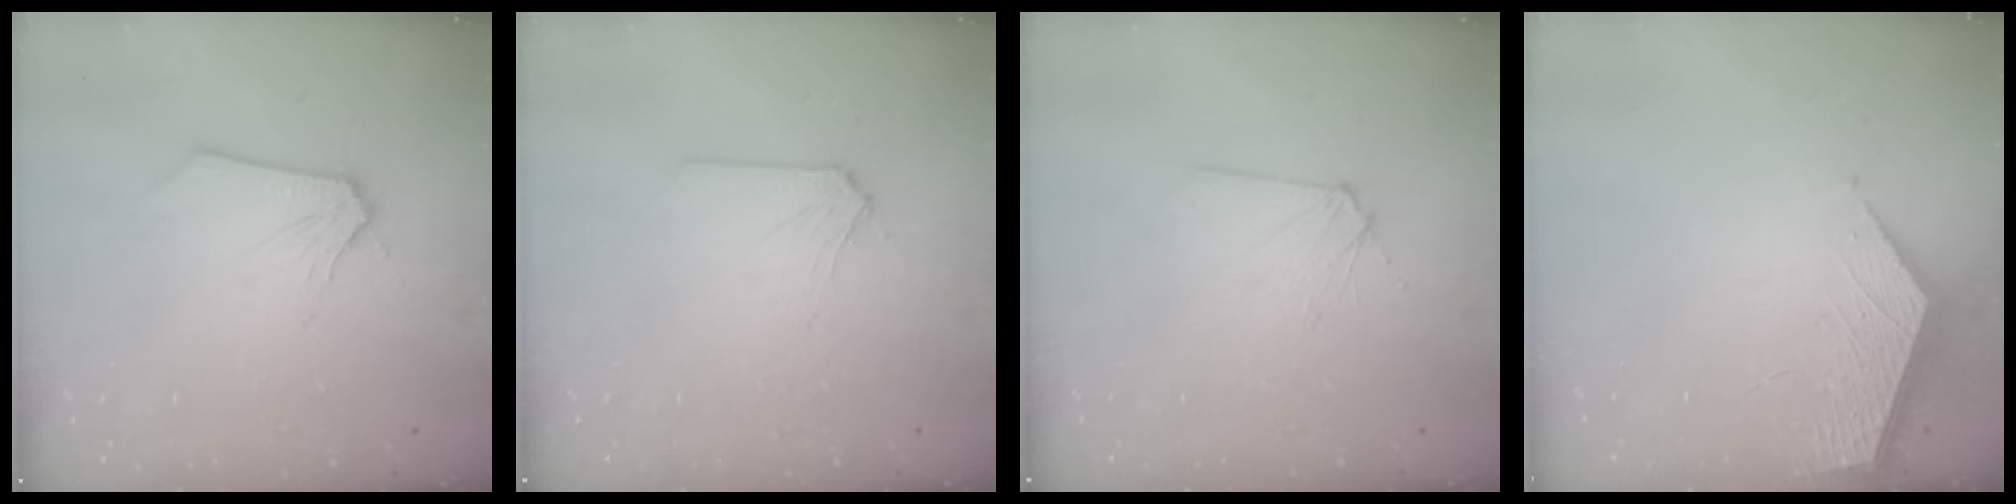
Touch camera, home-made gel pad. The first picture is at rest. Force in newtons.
{"total": 0.6, "press": 0.6, "slide": 0.1}
{"total": 3.5, "press": 3.5, "slide": 0.5}
{"total": 1.9, "press": 1.9, "slide": 0.2}